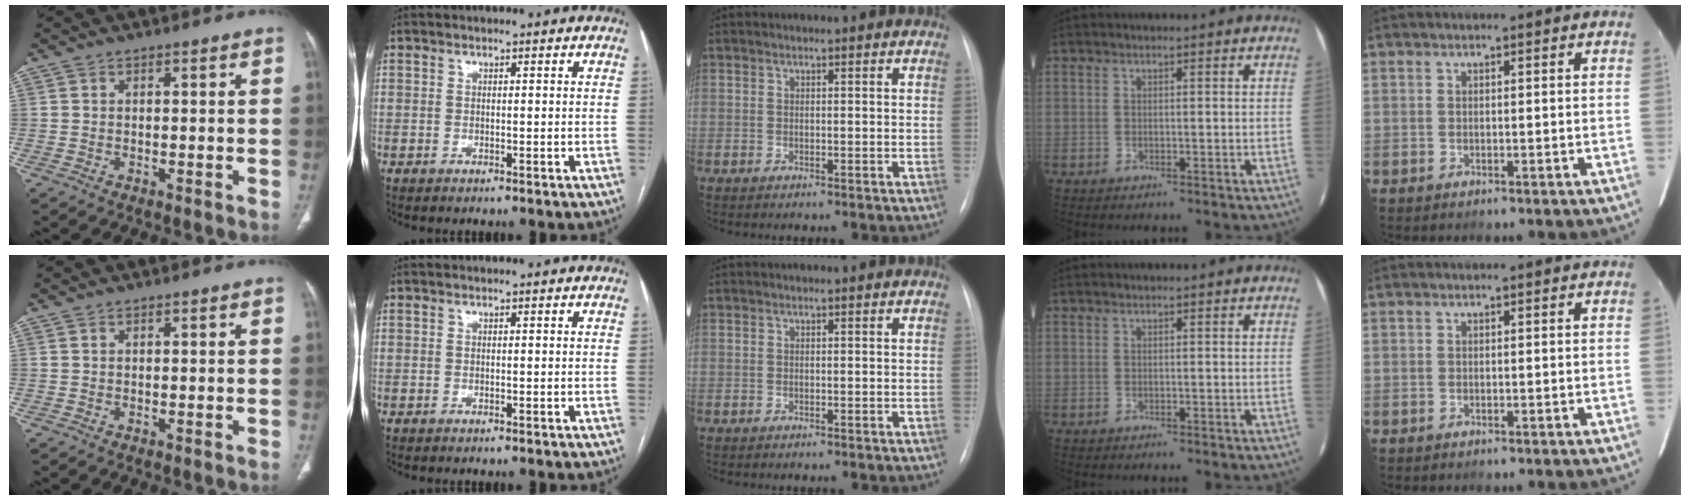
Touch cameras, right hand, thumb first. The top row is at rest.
{}